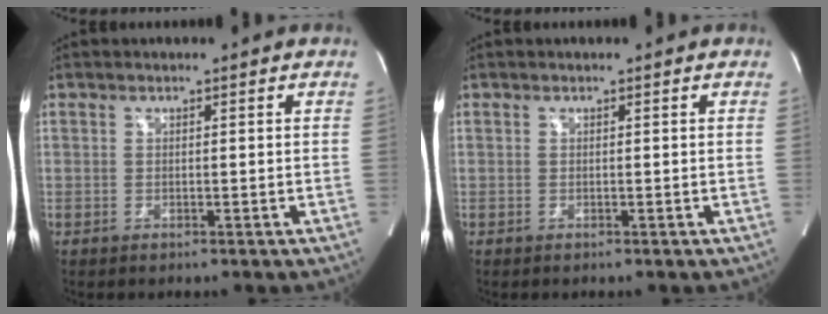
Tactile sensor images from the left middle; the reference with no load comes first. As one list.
[{"total": 0.0}]